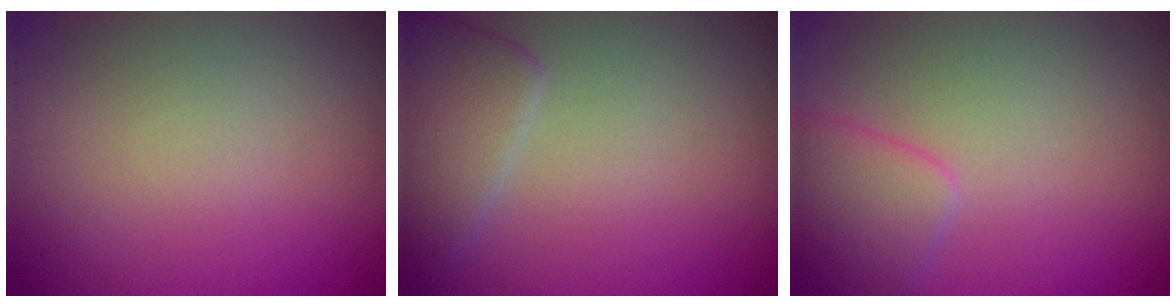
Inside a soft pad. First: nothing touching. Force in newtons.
{"total": 3.3, "press": 3.3, "slide": 0.2}
{"total": 2.6, "press": 2.6, "slide": 0.2}